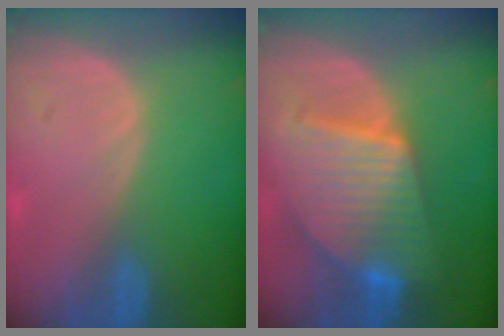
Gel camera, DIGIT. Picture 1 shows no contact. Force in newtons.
{"total": 10.0, "press": 10.0, "slide": 0.7}